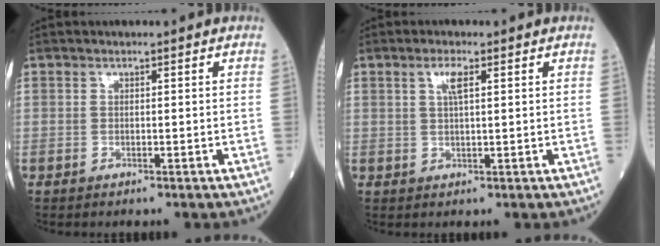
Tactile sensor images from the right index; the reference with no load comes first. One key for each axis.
{"total": 2.5, "fx": 1.1, "fy": 0.4, "fz": 2.2, "tx": -0.046, "ty": 0.003, "tz": 0.020}